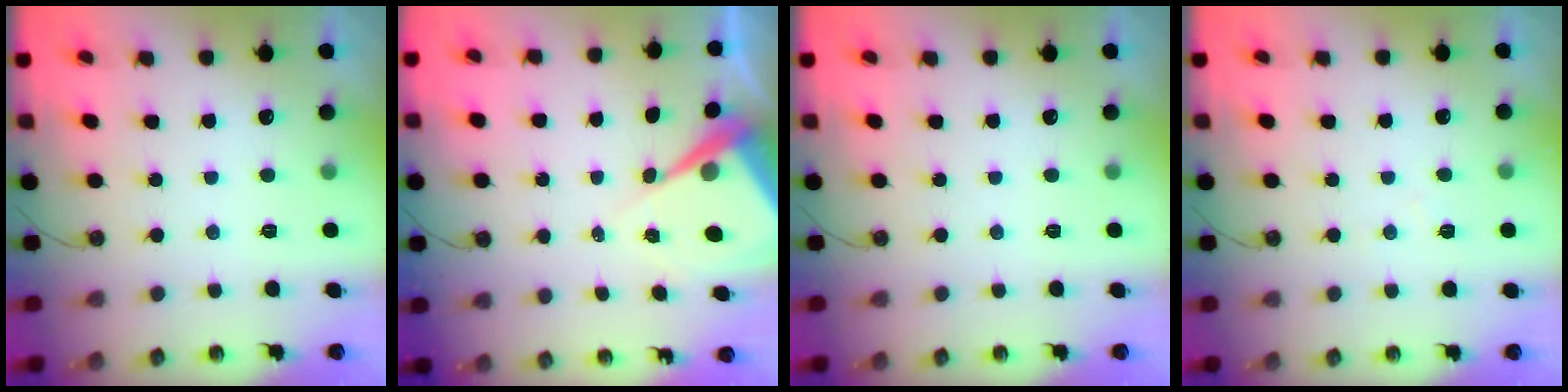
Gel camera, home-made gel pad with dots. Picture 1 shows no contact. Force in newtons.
{"total": 7.6, "press": 7.6, "slide": 0.6}
{"total": 0.0}
{"total": 3.7, "press": 3.7, "slide": 0.5}